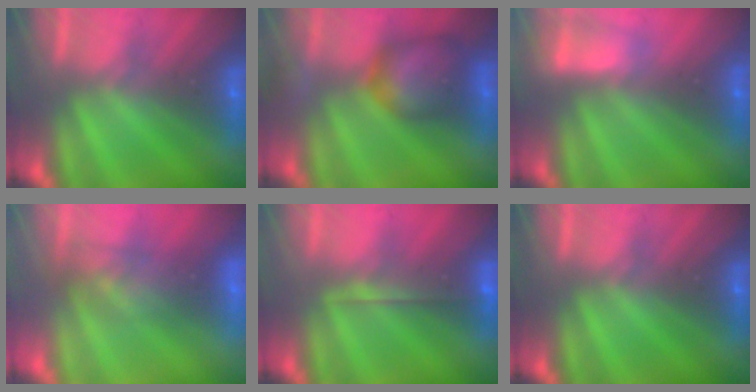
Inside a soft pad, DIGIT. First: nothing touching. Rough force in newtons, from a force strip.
{"total": 7.8}
{"total": 2.8}
{"total": 2.8}
{"total": 2.6}
{"total": 0.0}